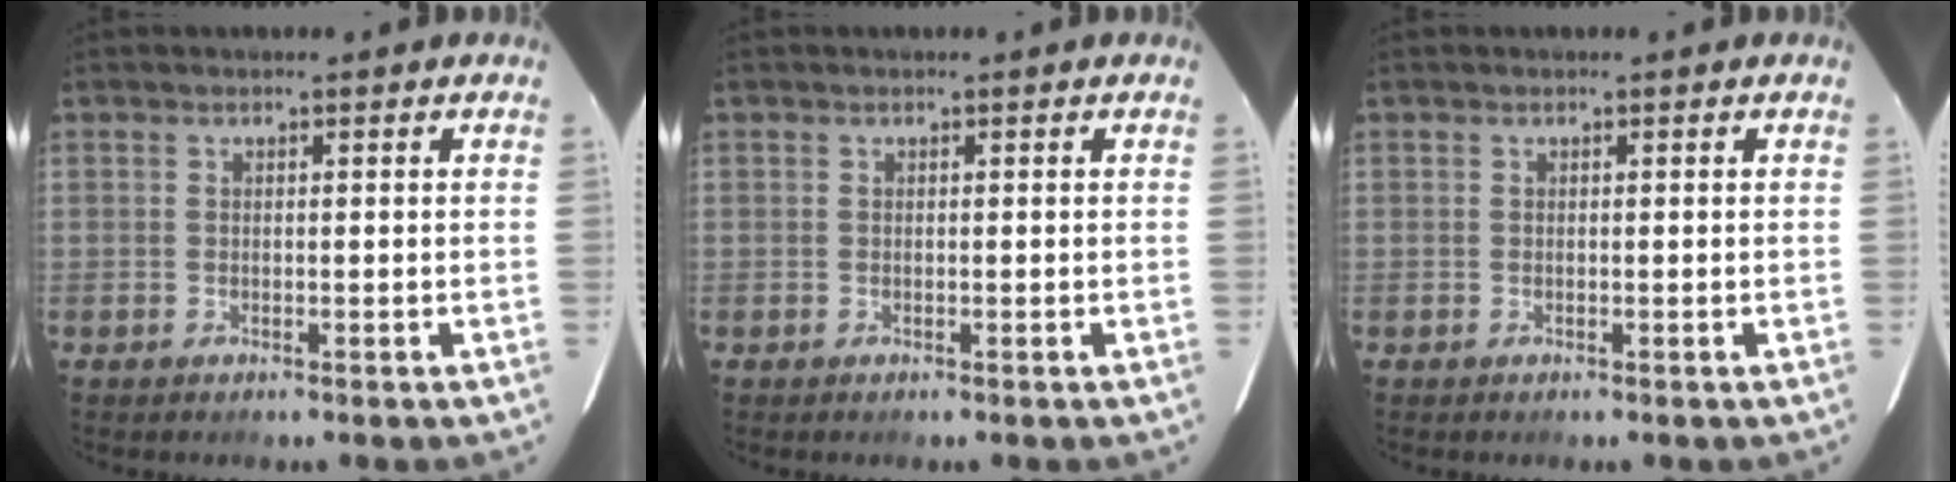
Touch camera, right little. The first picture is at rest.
{"total": 0.0}
{"total": 0.0}